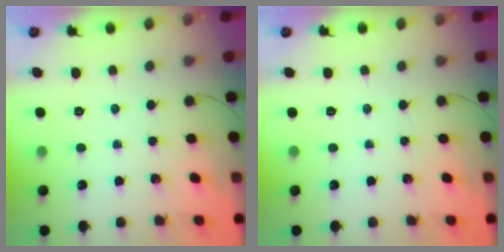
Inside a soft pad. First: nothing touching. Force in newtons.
{"total": 0.0}